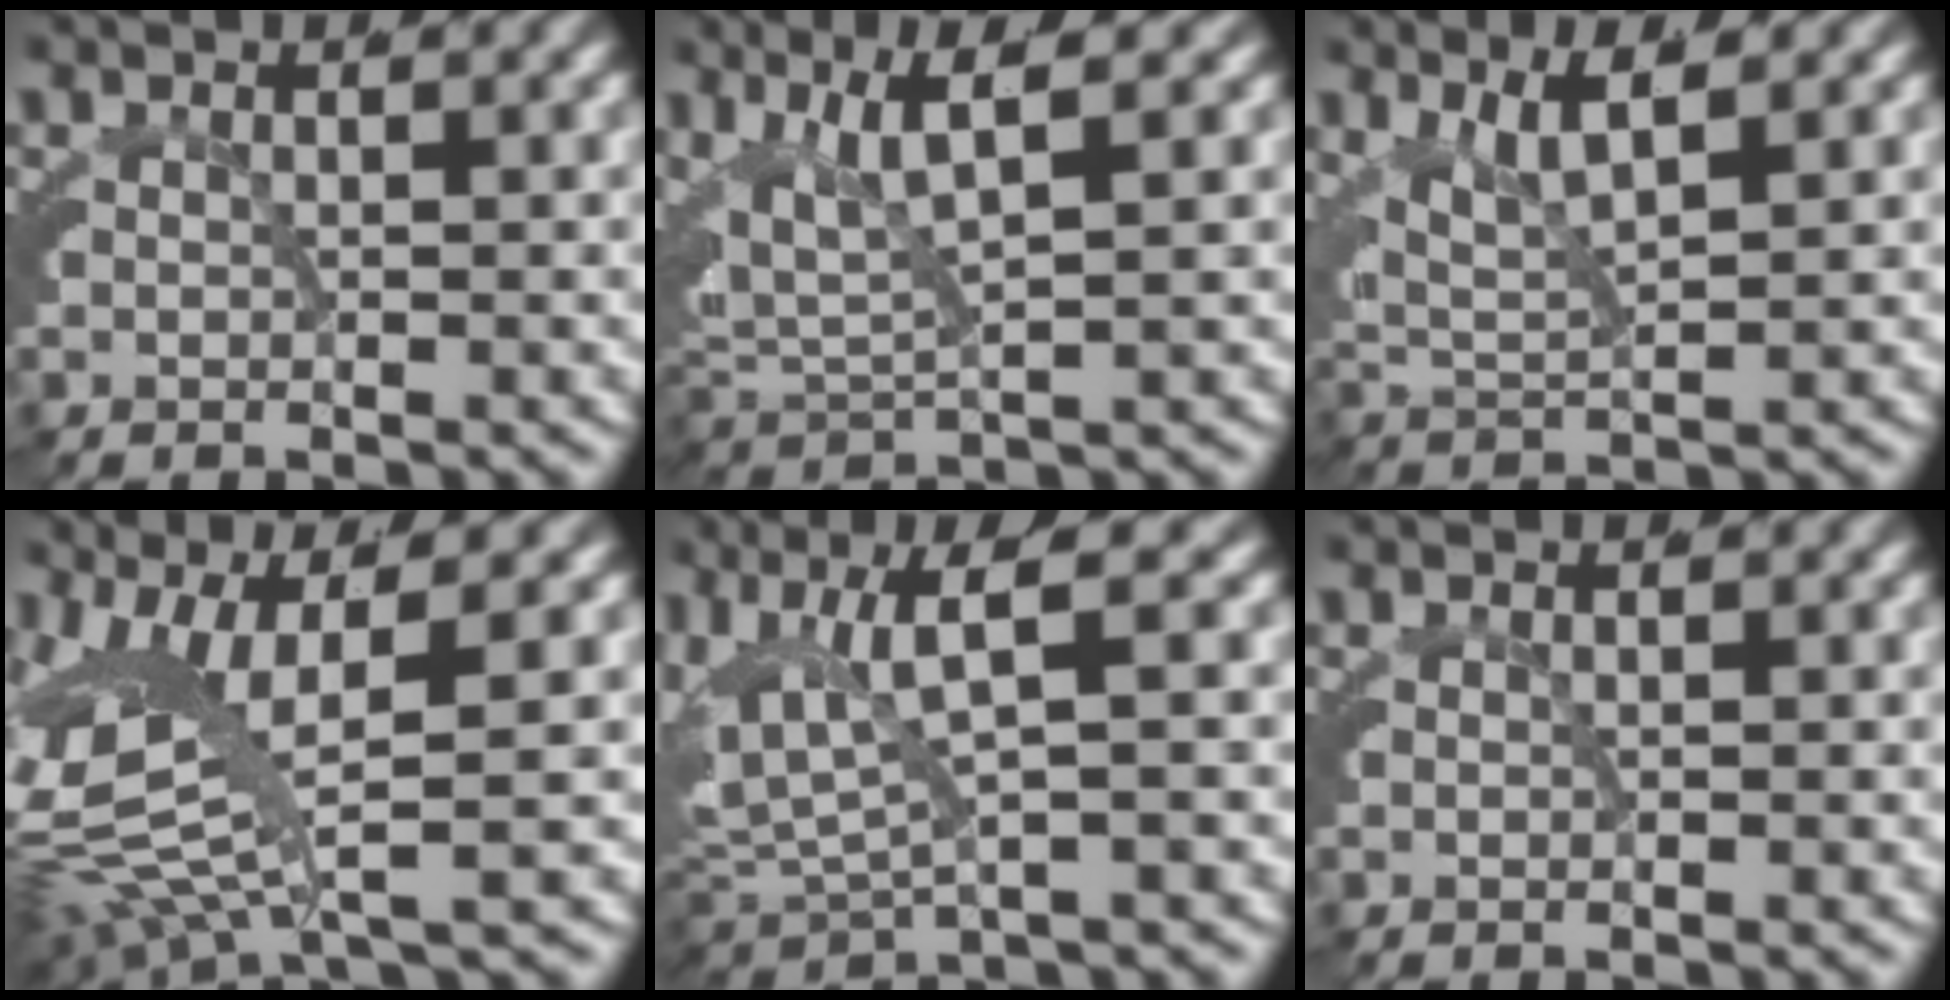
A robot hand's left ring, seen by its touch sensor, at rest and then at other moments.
{"total": 6.4, "force": [2.0, 4.1, 4.4], "torque": [-0.105, -0.011, 0.037]}
{"total": 5.1, "force": [1.8, 3.2, 3.6], "torque": [-0.086, -0.009, 0.029]}
{"total": 7.7, "force": [0.2, 3.9, 6.7], "torque": [-0.153, -0.016, 0.010]}
{"total": 6.5, "force": [1.4, 3.7, 5.2], "torque": [-0.103, 0.005, 0.023]}
{"total": 0.0}